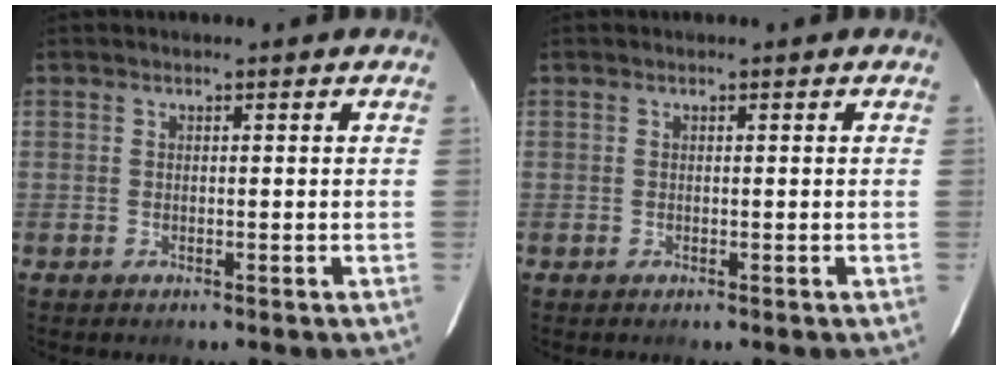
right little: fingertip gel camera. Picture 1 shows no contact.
{"total": 0.0}